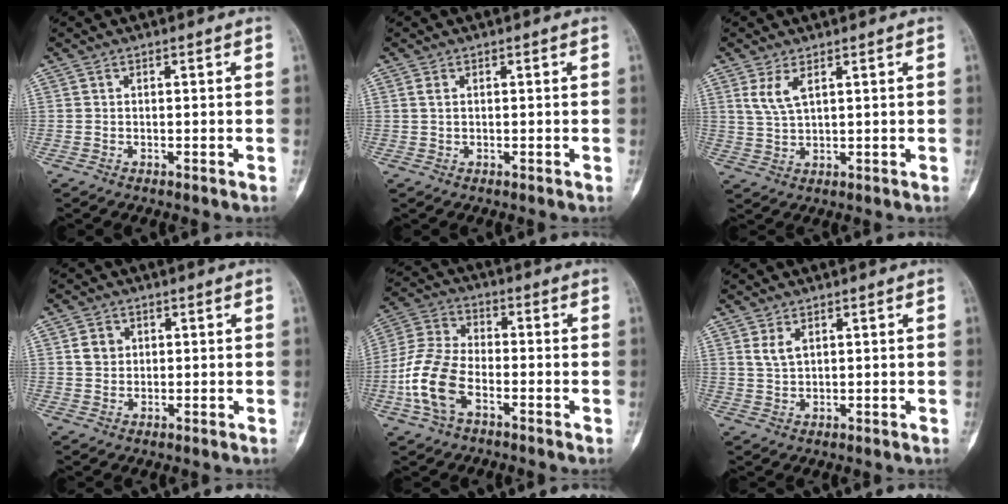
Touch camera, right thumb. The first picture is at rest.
{"total": 0.9, "force": [0.4, 0.5, 0.6], "torque": [-0.017, 0.003, 0.010]}
{"total": 4.1, "force": [1.9, 1.4, 3.3], "torque": [-0.074, -0.007, 0.048]}
{"total": 3.2, "force": [0.8, 2.8, 1.3], "torque": [-0.010, 0.000, 0.015]}
{"total": 11.9, "force": [-4.1, 6.8, 8.9], "torque": [-0.193, 0.022, -0.087]}
{"total": 2.7, "force": [1.3, 1.4, 1.9], "torque": [-0.036, -0.005, 0.032]}